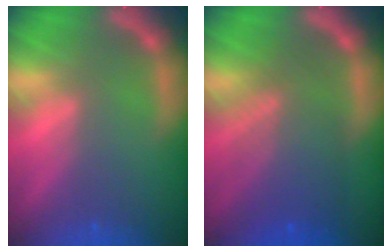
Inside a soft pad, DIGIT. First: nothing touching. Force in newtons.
{"total": 7.5}